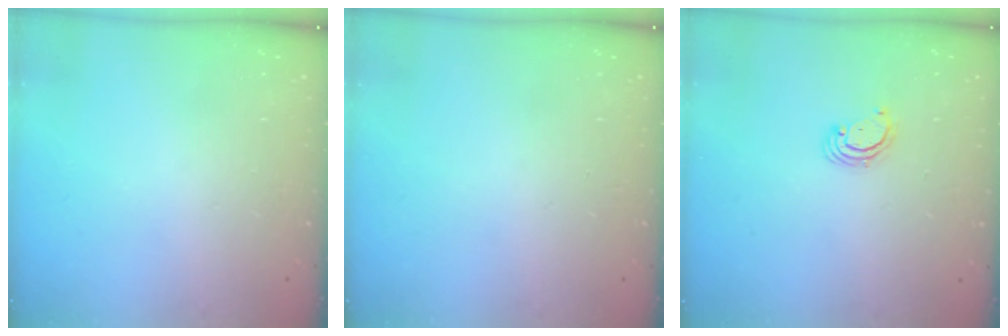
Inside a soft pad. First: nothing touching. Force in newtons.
{"total": 0.0}
{"total": 2.8, "press": 2.8, "slide": 0.2}